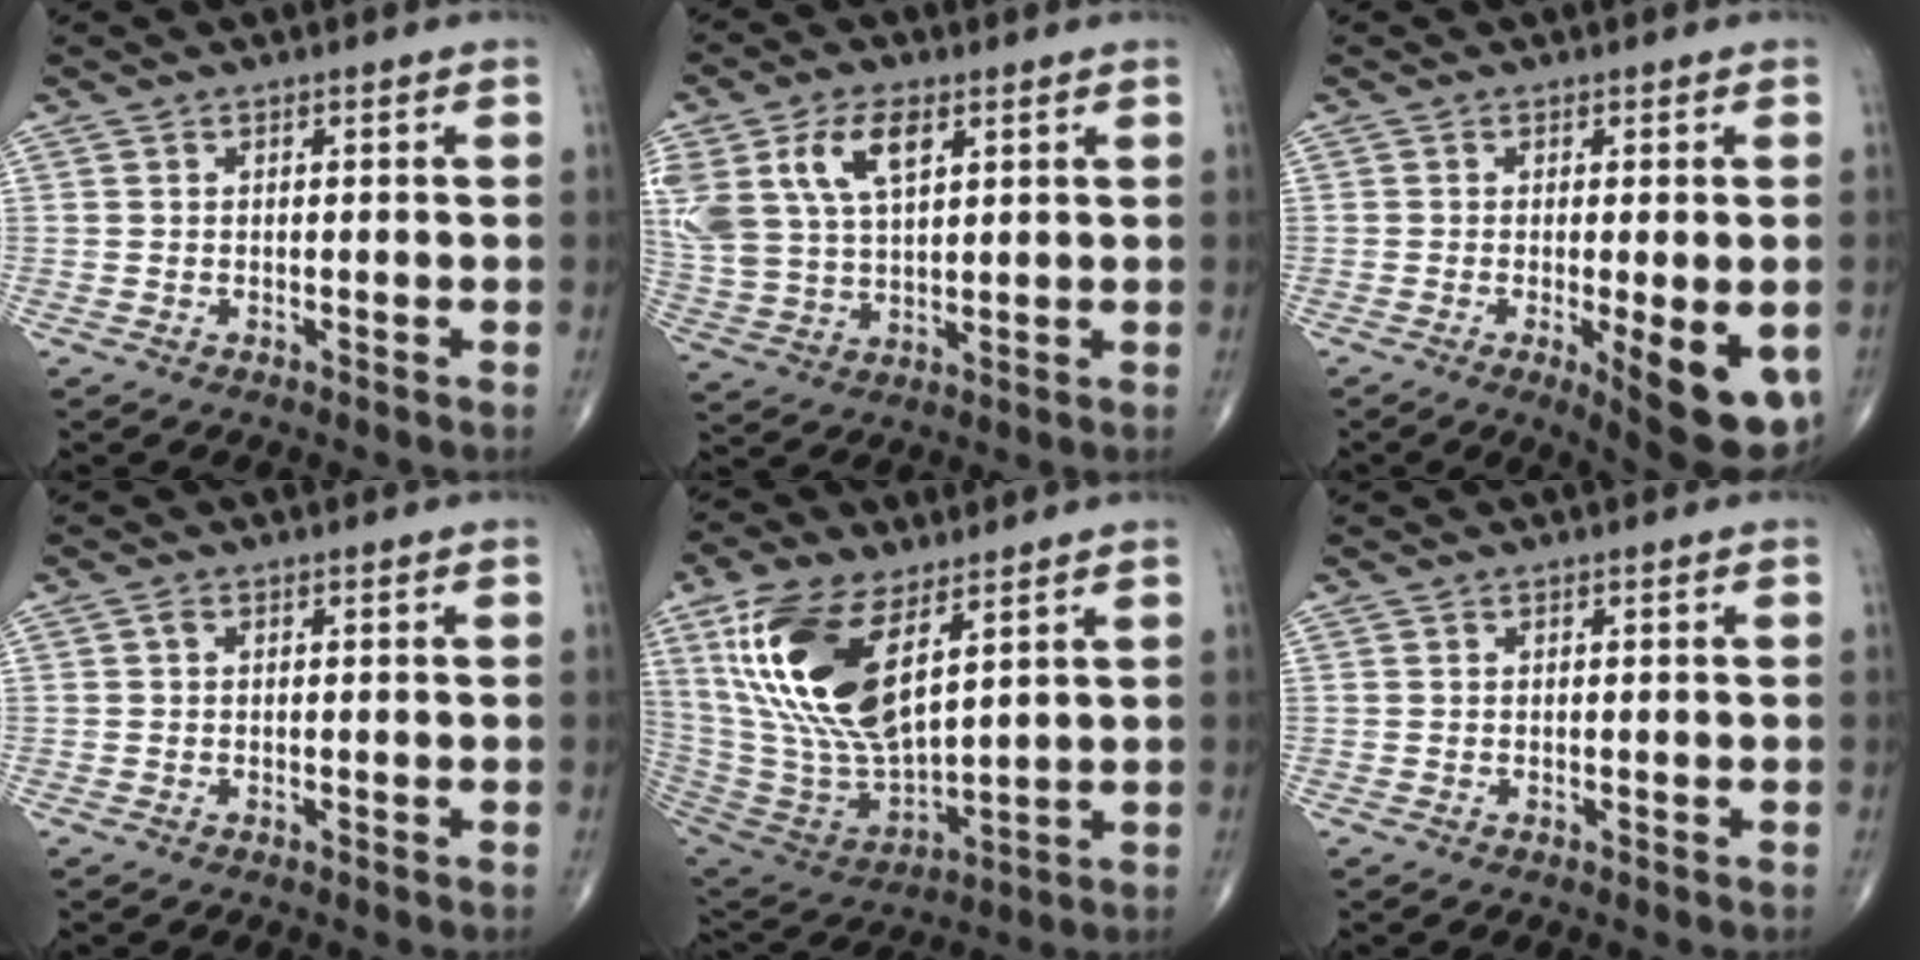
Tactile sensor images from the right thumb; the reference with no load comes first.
{"total": 14.7, "force": [6.1, 8.1, 10.7], "torque": [-0.223, -0.010, 0.123]}
{"total": 11.9, "force": [-3.7, 3.4, 10.8], "torque": [-0.127, -0.019, -0.042]}
{"total": 0.6, "force": [0.1, 0.4, 0.4], "torque": [-0.008, 0.001, -0.001]}
{"total": 21.1, "force": [8.7, 9.6, 16.7], "torque": [-0.329, -0.038, 0.178]}
{"total": 0.0}